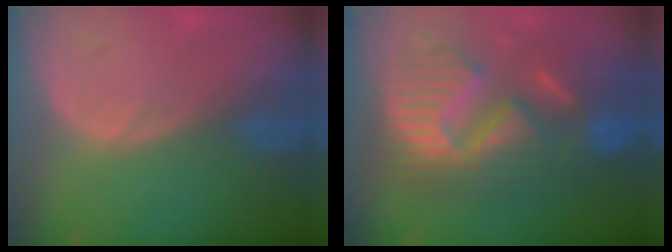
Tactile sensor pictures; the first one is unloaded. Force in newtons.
{"total": 13.2, "press": 13.2, "slide": 1.2}